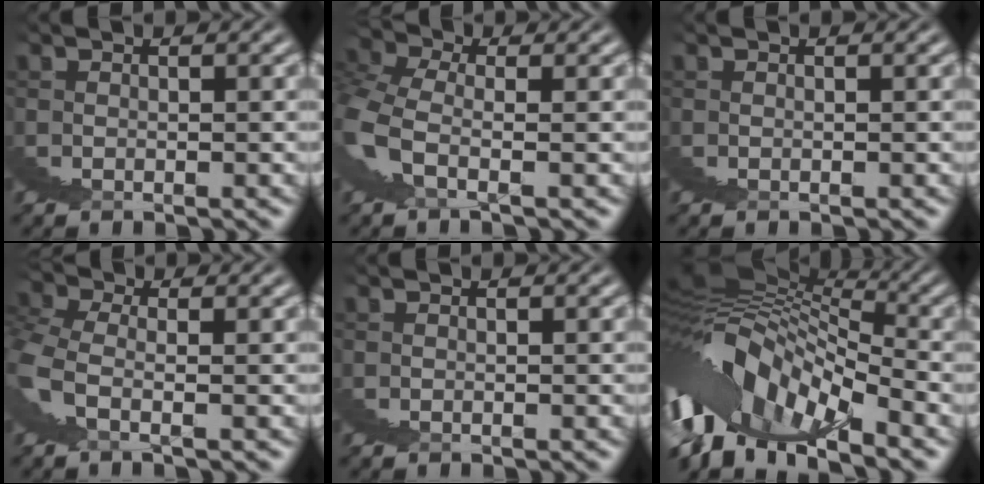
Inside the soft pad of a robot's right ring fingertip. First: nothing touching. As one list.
[{"total": 4.2, "force": [1.9, 3.0, 2.2], "torque": [-0.060, 0.005, 0.023]}, {"total": 0.0}, {"total": 2.4, "force": [1.3, 1.9, 0.9], "torque": [-0.043, -0.001, 0.018]}, {"total": 0.0}, {"total": 8.9, "force": [1.5, 2.8, 8.3], "torque": [-0.094, 0.033, 0.018]}]